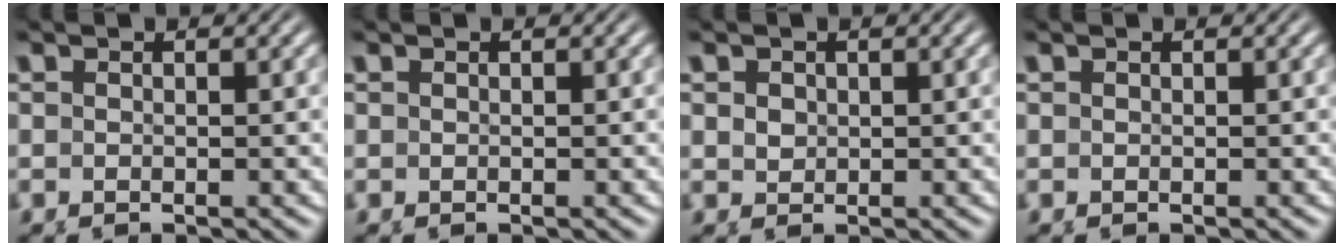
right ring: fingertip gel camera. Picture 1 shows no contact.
{"total": 0.0}
{"total": 0.8, "force": [0.8, 0.2, -0.1], "torque": [0.003, 0.000, 0.020]}
{"total": 0.0}